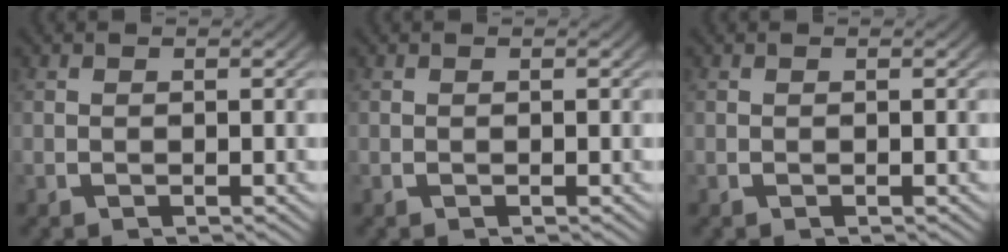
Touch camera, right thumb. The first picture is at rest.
{"total": 0.0}
{"total": 0.0}